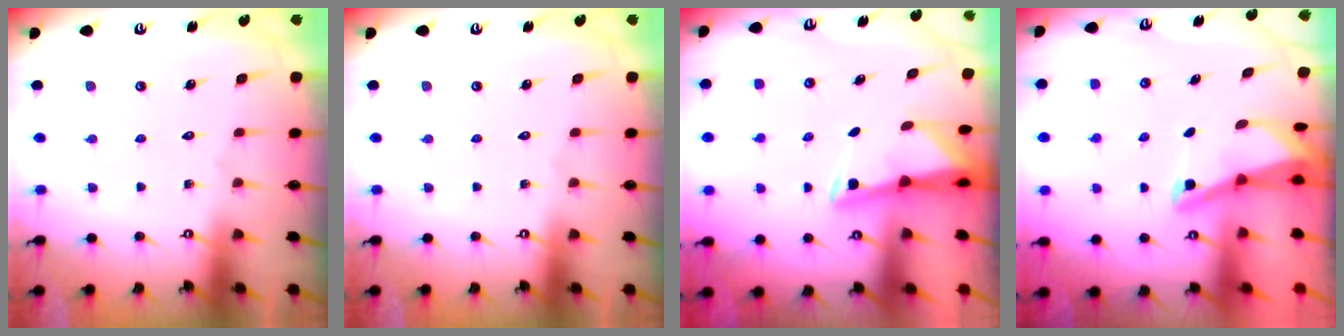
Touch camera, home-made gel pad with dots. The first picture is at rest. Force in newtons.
{"total": 0.0}
{"total": 2.9, "press": 2.8, "slide": 0.6}
{"total": 2.2, "press": 2.2, "slide": 0.3}